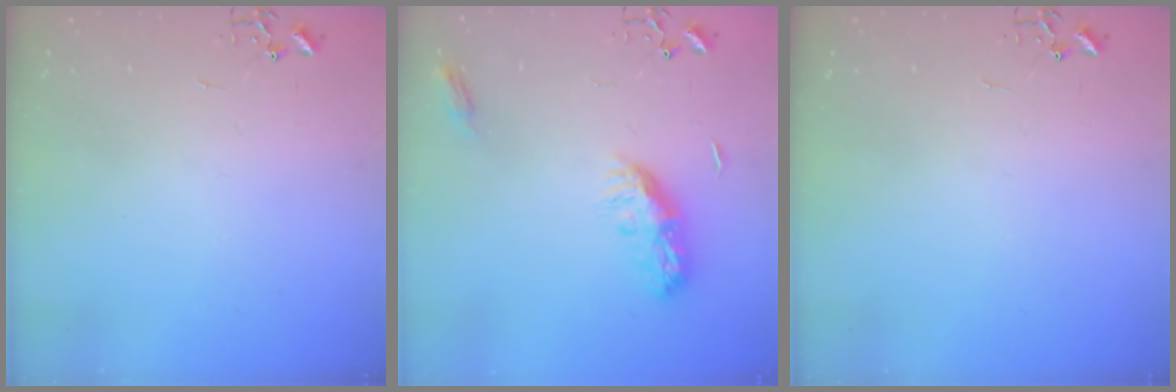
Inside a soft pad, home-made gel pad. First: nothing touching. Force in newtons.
{"total": 9.6, "press": 9.6, "slide": 0.1}
{"total": 0.0}